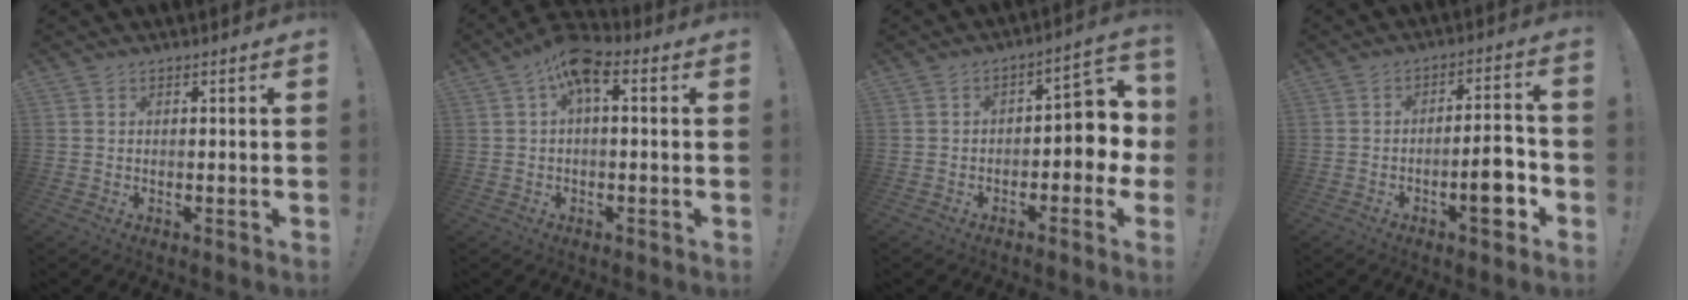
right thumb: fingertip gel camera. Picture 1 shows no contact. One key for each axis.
{"total": 7.9, "fx": 2.3, "fy": 3.4, "fz": 6.8, "tx": -0.117, "ty": -0.004, "tz": 0.044}
{"total": 6.6, "fx": -1.4, "fy": 4.4, "fz": 4.8, "tx": -0.043, "ty": 0.005, "tz": -0.024}
{"total": 9.4, "fx": -4.0, "fy": 2.7, "fz": 8.1, "tx": -0.111, "ty": 0.018, "tz": -0.066}